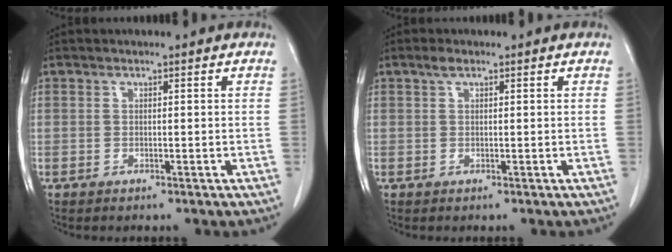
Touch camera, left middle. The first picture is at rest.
{"total": 1.1, "force": [0.7, 0.4, 0.7], "torque": [-0.015, 0.007, 0.011]}